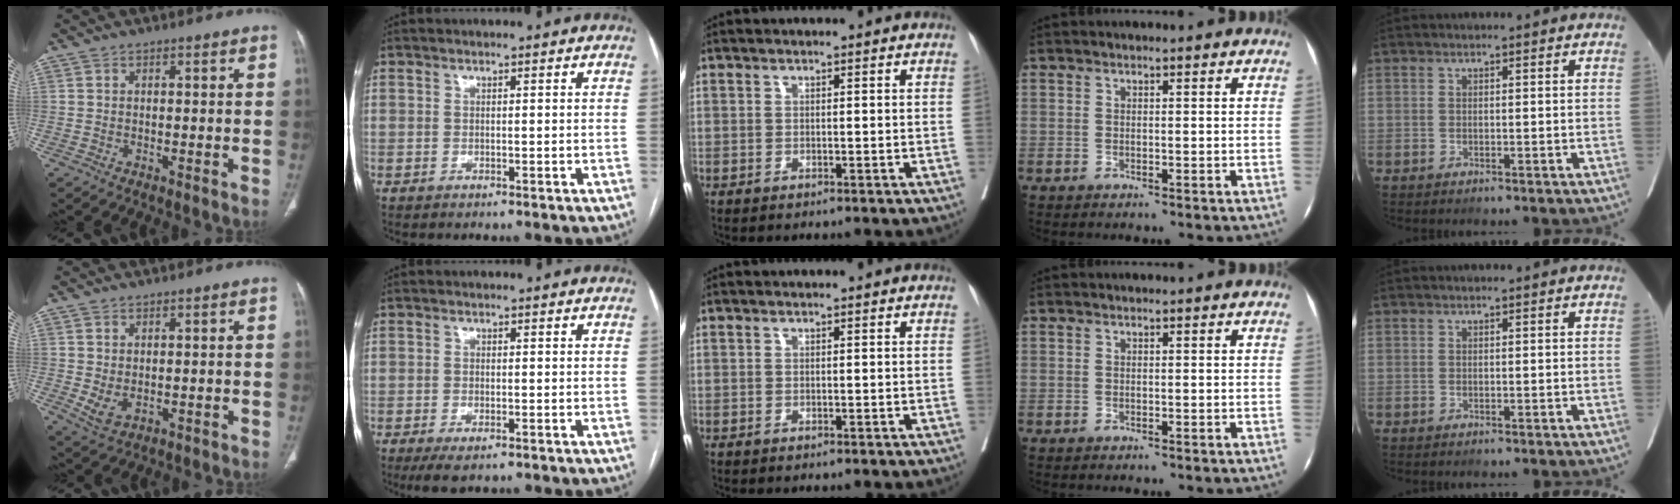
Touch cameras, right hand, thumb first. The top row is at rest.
{"thumb": {"total": 3.2, "force": [-0.1, 2.1, 2.4], "torque": [-0.047, -0.005, 0.013]}, "index": {"total": 3.7, "force": [-2.3, 1.3, 2.6], "torque": [-0.047, -0.007, -0.032]}}